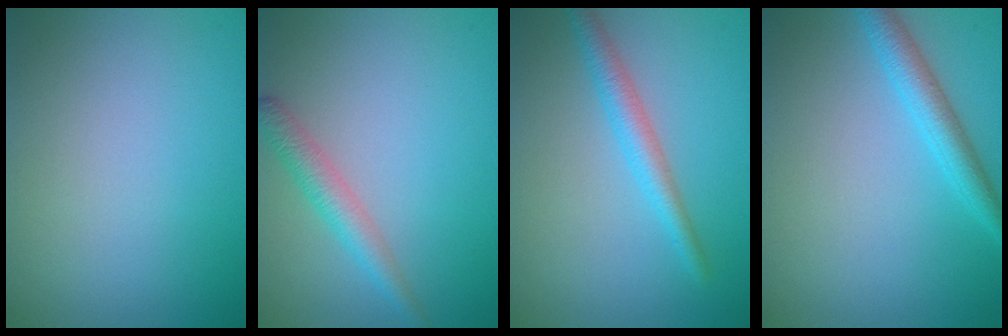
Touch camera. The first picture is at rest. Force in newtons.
{"total": 2.5, "press": 2.5, "slide": 0.1}
{"total": 2.6, "press": 2.6, "slide": 0.1}
{"total": 2.8, "press": 2.8, "slide": 0.2}